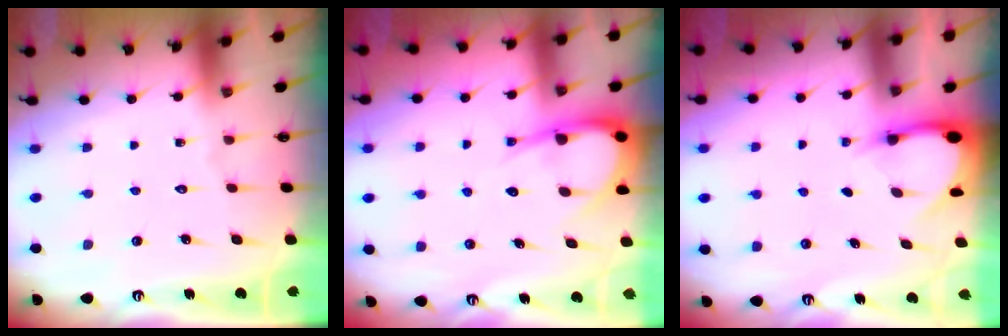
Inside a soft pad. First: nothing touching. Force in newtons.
{"total": 8.2, "press": 8.2, "slide": 0.8}
{"total": 3.3, "press": 3.3, "slide": 0.2}